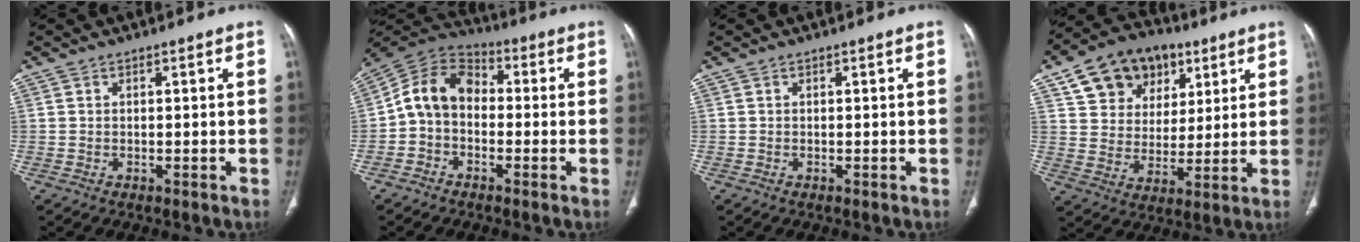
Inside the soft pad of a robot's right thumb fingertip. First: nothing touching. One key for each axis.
{"total": 9.9, "fx": -1.1, "fy": 7.6, "fz": 6.2, "tx": -0.099, "ty": 0.037, "tz": -0.039}
{"total": 0.0}
{"total": 16.3, "fx": 8.3, "fy": 12.0, "fz": 7.4, "tx": -0.082, "ty": -0.005, "tz": 0.140}